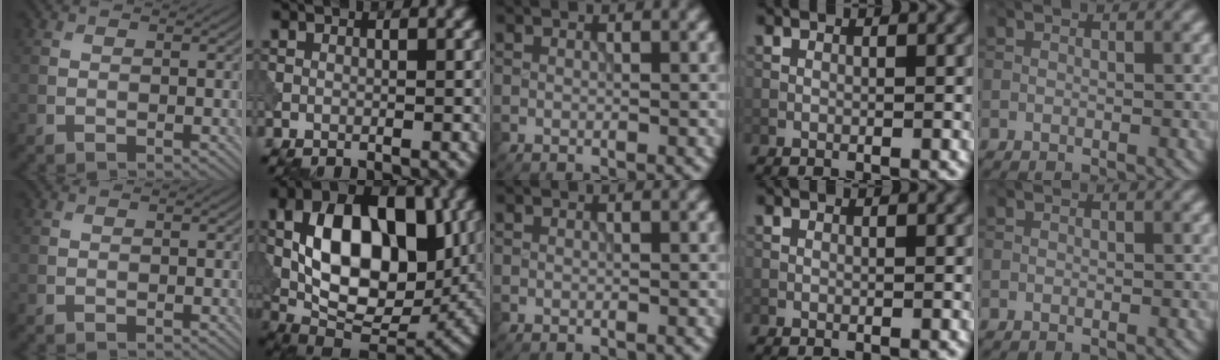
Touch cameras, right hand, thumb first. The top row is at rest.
{"index": {"total": 11.9, "force": [1.6, 6.8, 9.6], "torque": [-0.145, 0.003, 0.024]}}